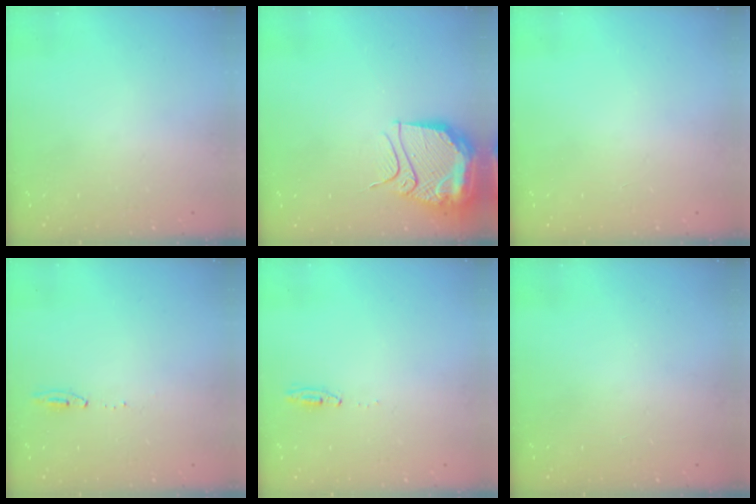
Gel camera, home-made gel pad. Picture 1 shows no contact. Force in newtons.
{"total": 14.2, "press": 14.2, "slide": 1.4}
{"total": 0.0}
{"total": 6.0, "press": 5.8, "slide": 1.5}
{"total": 4.1, "press": 3.1, "slide": 2.6}
{"total": 0.0}